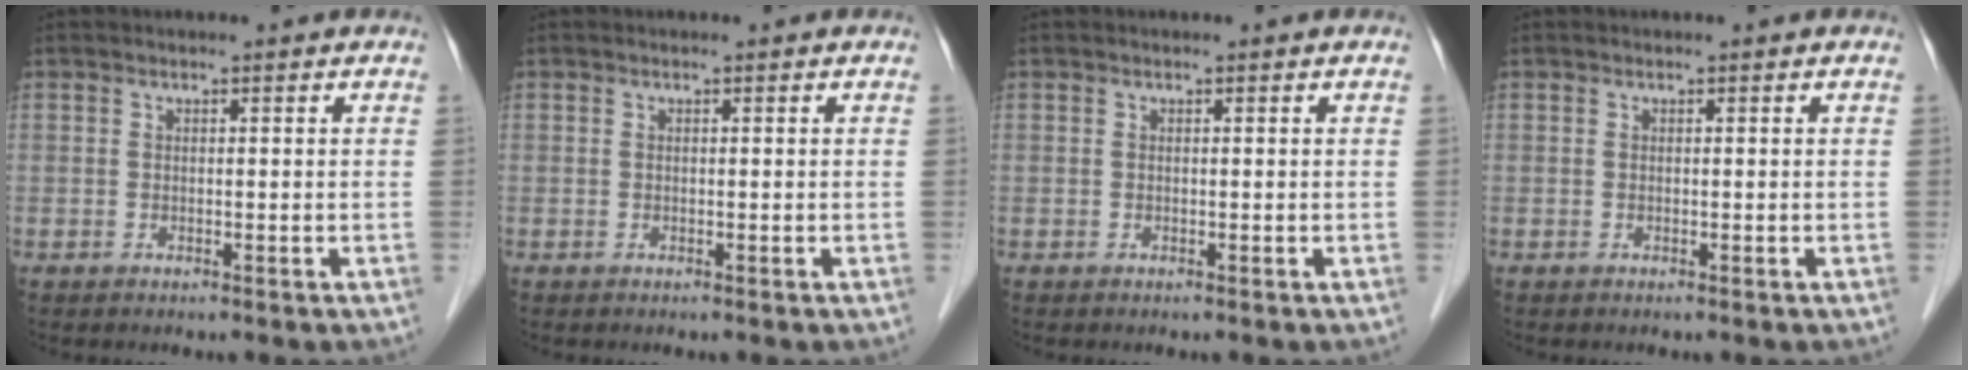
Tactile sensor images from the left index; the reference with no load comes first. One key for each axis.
{"total": 0.0}
{"total": 0.0}
{"total": 0.0}